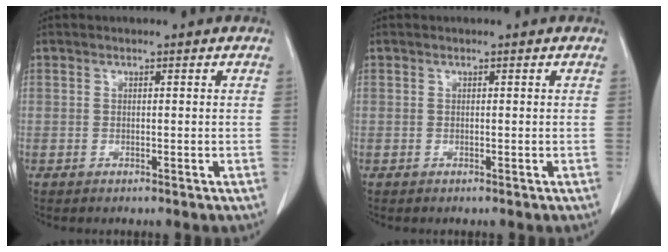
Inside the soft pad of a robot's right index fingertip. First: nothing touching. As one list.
[{"total": 0.0}]